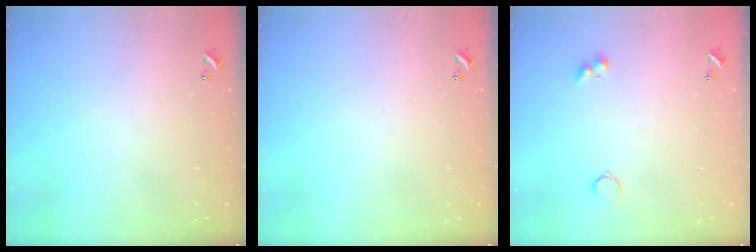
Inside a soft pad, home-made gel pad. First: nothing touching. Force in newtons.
{"total": 0.0}
{"total": 2.8, "press": 2.6, "slide": 0.9}